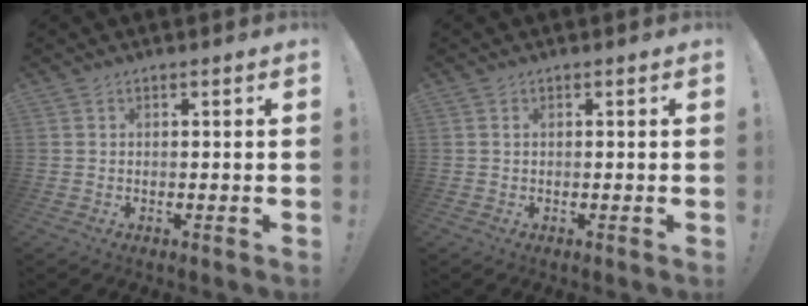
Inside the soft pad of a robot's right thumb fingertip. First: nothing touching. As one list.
[{"total": 0.0}]